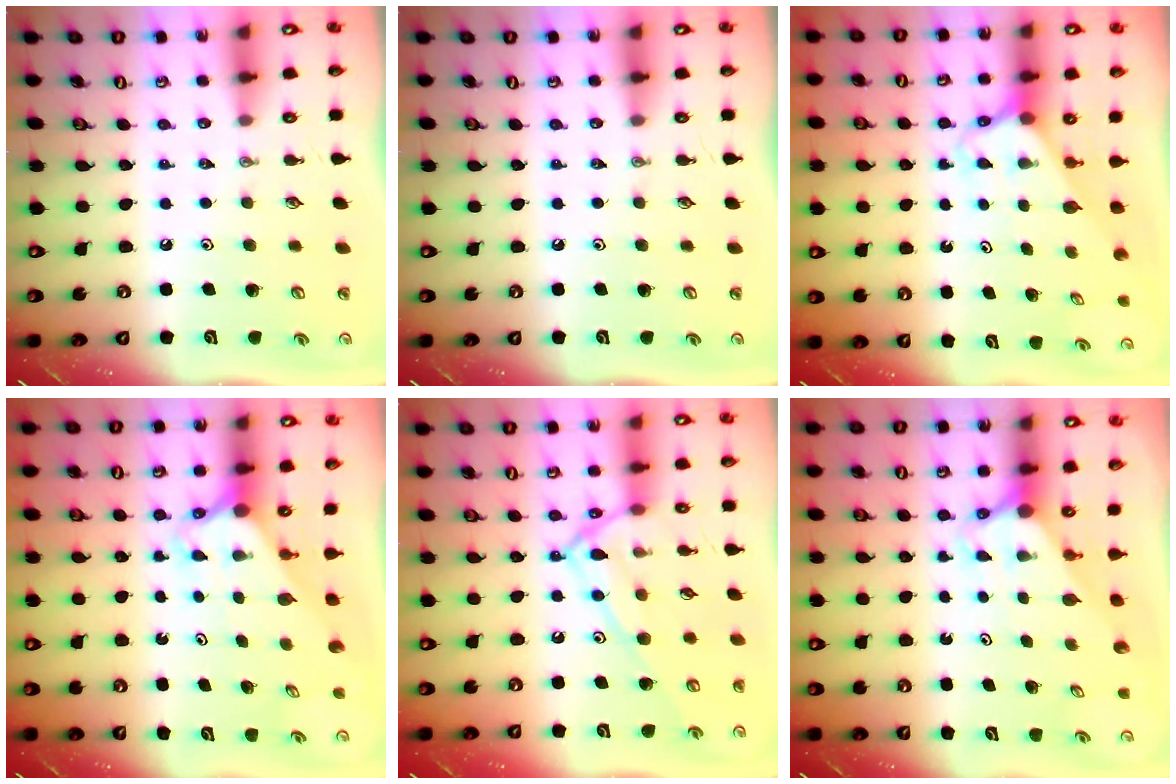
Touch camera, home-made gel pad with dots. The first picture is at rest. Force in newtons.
{"total": 0.0}
{"total": 2.7, "press": 2.7, "slide": 0.1}
{"total": 2.6, "press": 2.6, "slide": 0.2}
{"total": 13.2, "press": 13.2, "slide": 0.6}
{"total": 2.9, "press": 2.9, "slide": 0.0}